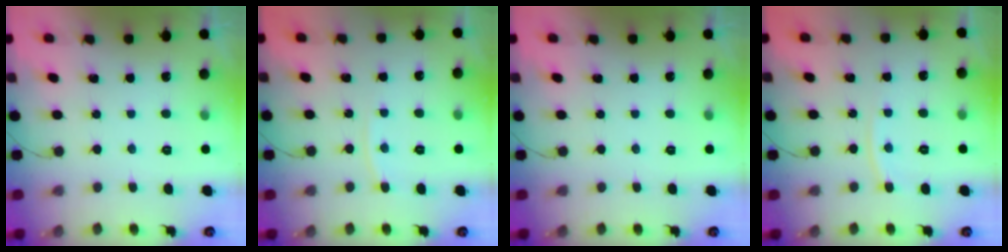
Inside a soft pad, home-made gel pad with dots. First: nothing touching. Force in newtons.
{"total": 5.4, "press": 5.3, "slide": 0.8}
{"total": 0.0}
{"total": 5.8, "press": 5.8, "slide": 0.3}